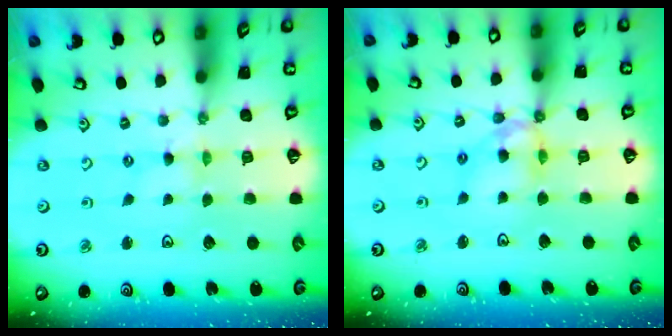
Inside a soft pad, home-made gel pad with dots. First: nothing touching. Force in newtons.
{"total": 10.8, "press": 10.8, "slide": 0.9}